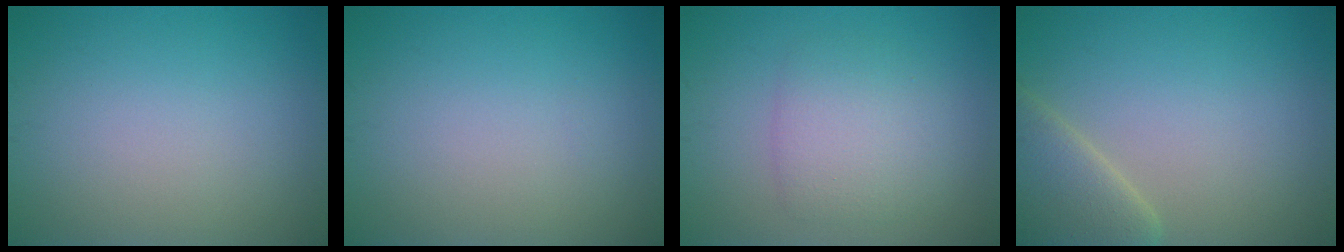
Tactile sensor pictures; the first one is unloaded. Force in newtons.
{"total": 0.0}
{"total": 3.5, "press": 3.5, "slide": 0.2}
{"total": 4.6, "press": 4.6, "slide": 0.4}